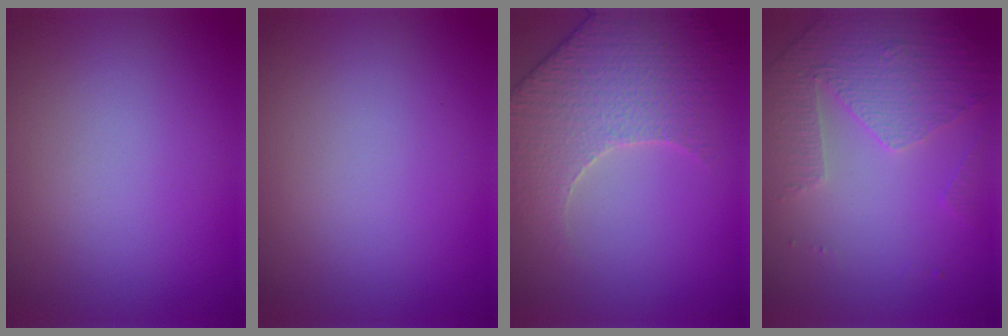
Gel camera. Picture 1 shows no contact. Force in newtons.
{"total": 0.0}
{"total": 5.3, "press": 5.0, "slide": 1.7}
{"total": 4.9, "press": 3.4, "slide": 3.4}